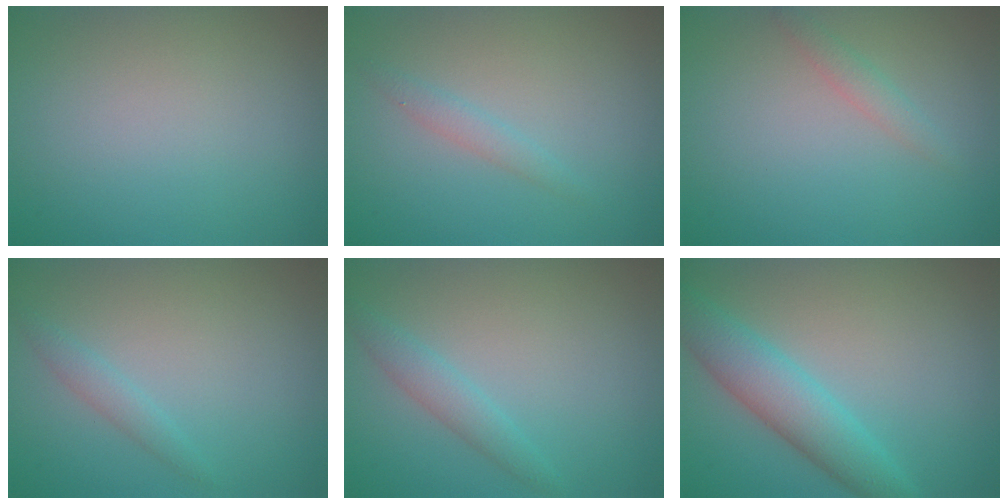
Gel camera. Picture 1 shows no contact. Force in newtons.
{"total": 1.2, "press": 1.2, "slide": 0.1}
{"total": 1.3, "press": 1.3, "slide": 0.0}
{"total": 1.3, "press": 1.3, "slide": 0.0}
{"total": 1.9, "press": 1.9, "slide": 0.1}
{"total": 4.8, "press": 4.7, "slide": 0.3}